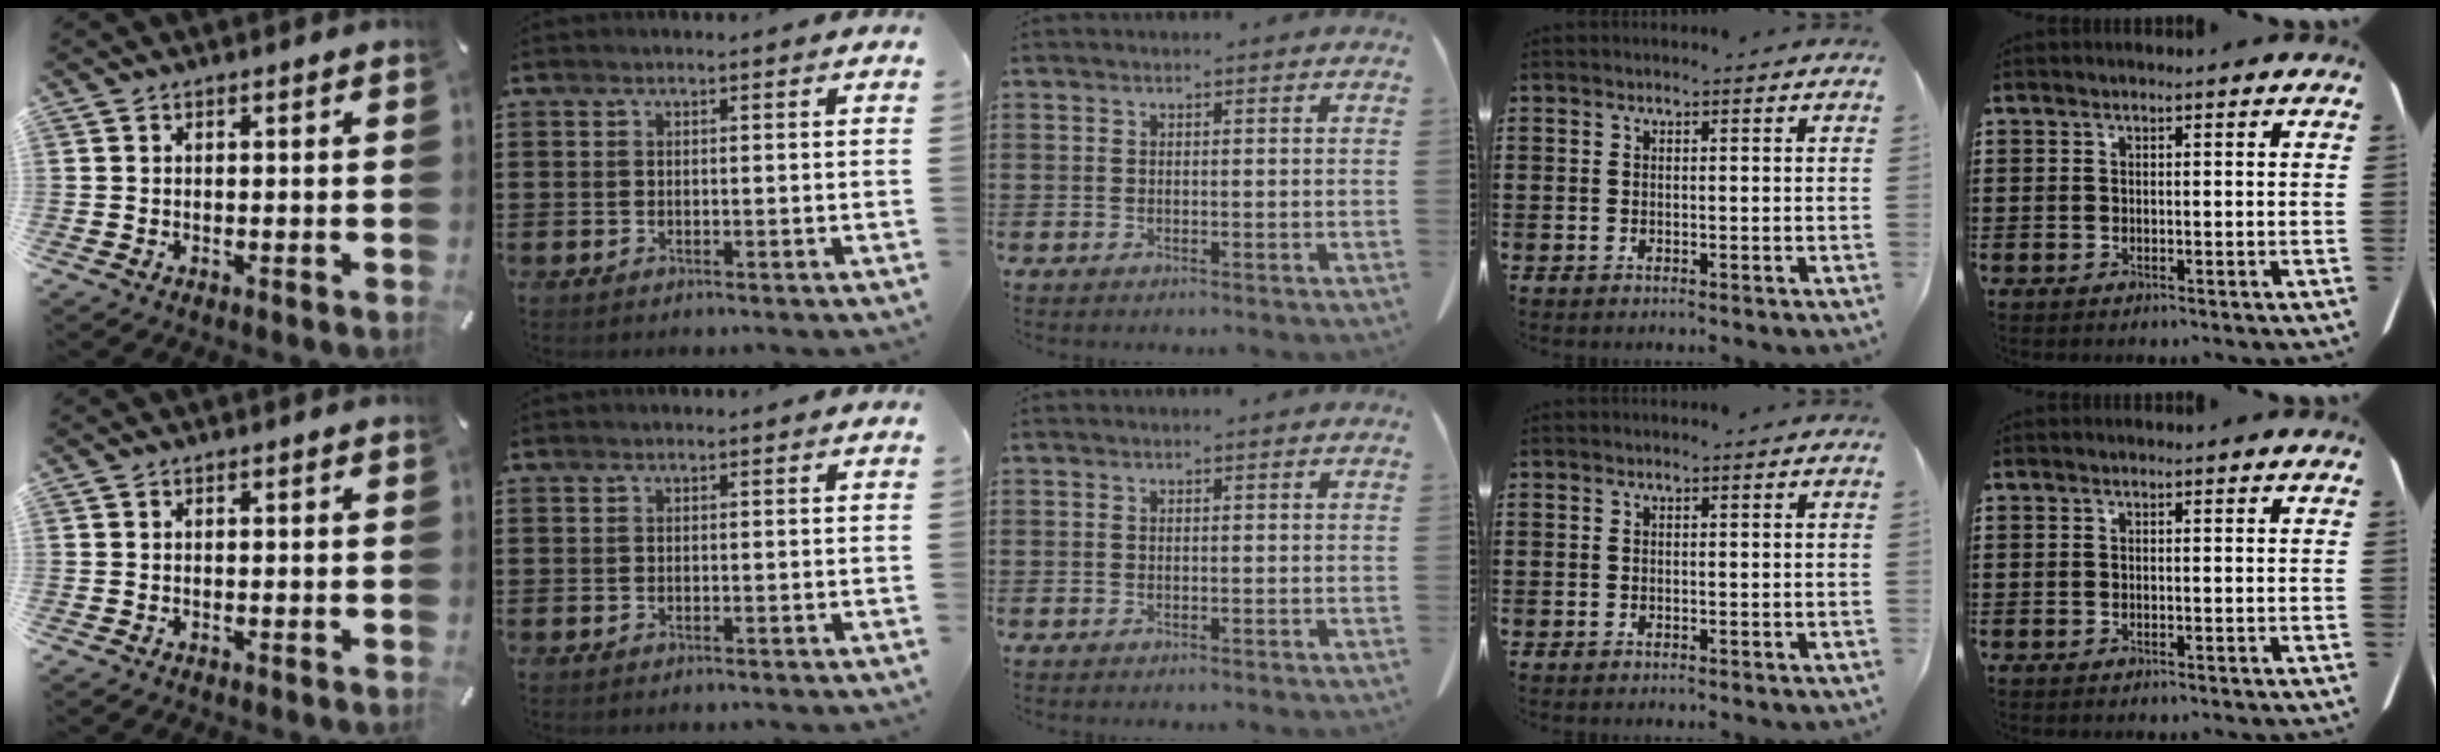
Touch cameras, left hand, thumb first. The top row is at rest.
{}